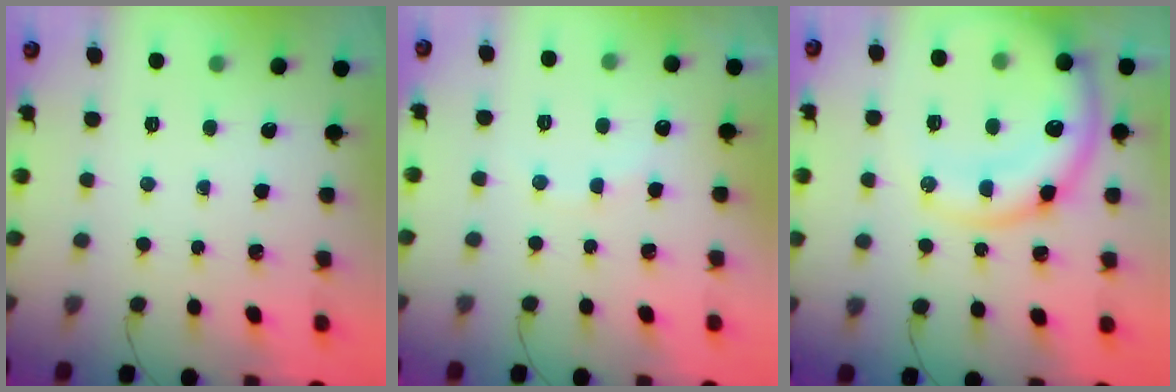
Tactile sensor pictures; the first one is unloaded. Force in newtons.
{"total": 6.6, "press": 6.5, "slide": 1.3}
{"total": 17.2, "press": 16.8, "slide": 3.3}